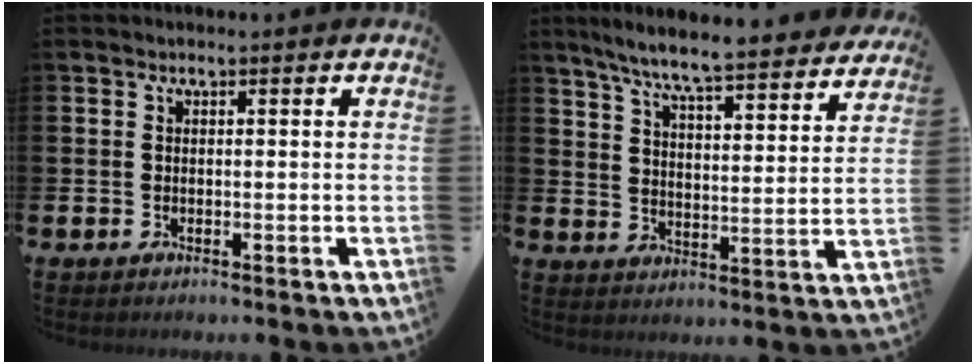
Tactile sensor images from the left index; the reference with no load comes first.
{"total": 7.6, "force": [7.1, 0.2, 2.8], "torque": [-0.072, -0.054, 0.119]}